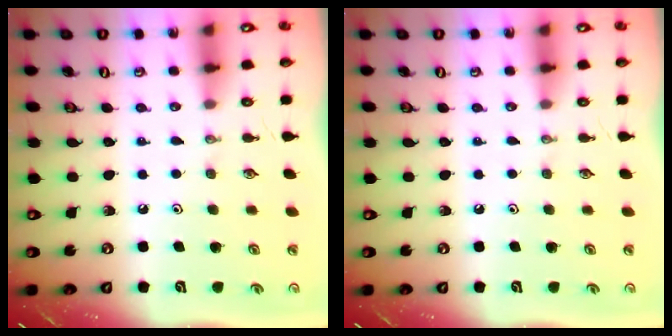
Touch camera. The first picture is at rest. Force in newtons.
{"total": 0.0}